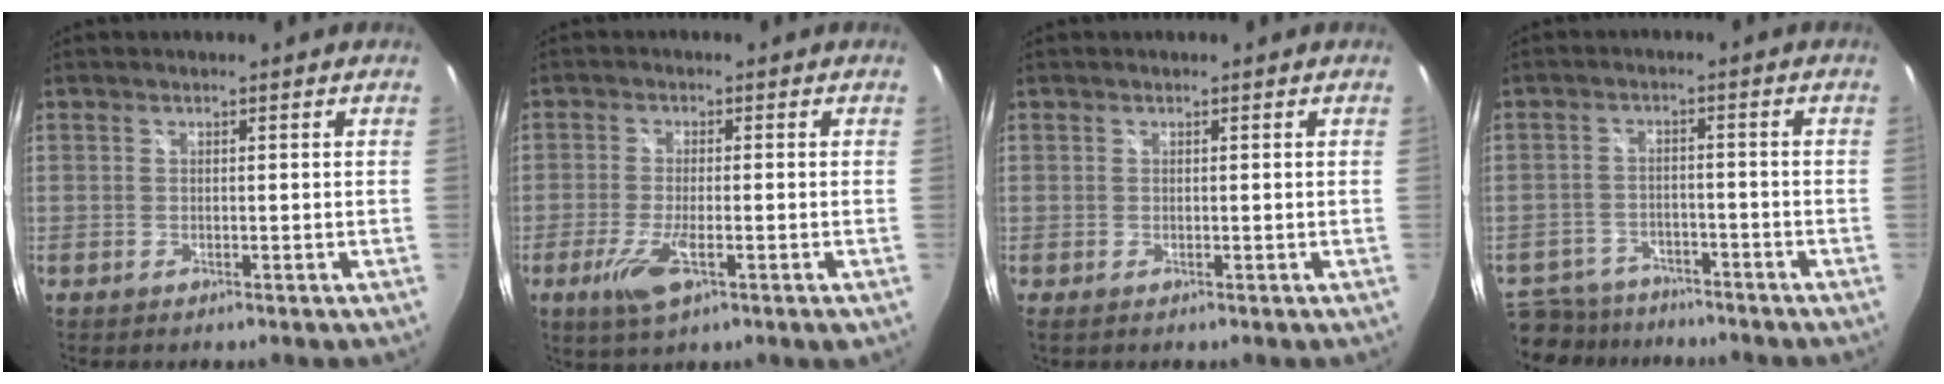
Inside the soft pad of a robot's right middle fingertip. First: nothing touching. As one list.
[{"total": 6.7, "force": [-3.0, 1.4, 5.8], "torque": [-0.126, -0.017, -0.056]}, {"total": 0.0}, {"total": 13.7, "force": [-11.2, 6.5, 4.5], "torque": [-0.130, -0.003, -0.175]}]